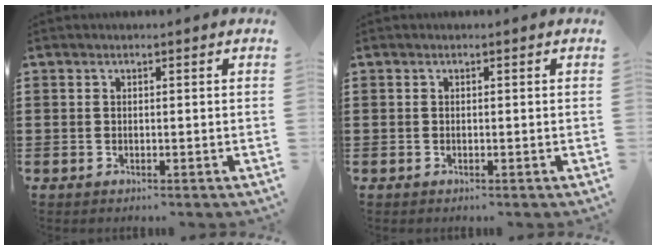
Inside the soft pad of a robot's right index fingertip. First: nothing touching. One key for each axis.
{"total": 0.0}